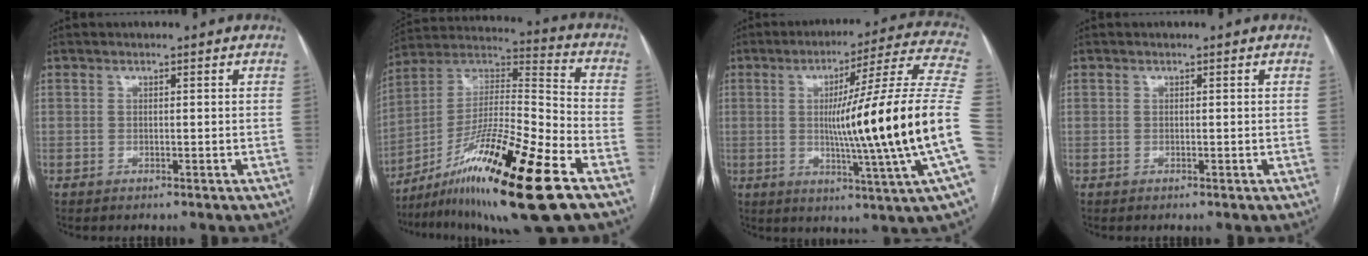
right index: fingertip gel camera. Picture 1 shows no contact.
{"total": 22.8, "force": [-12.5, 1.0, 19.0], "torque": [-0.339, -0.020, -0.217]}
{"total": 24.0, "force": [-2.4, -2.2, 23.8], "torque": [-0.293, -0.003, -0.053]}
{"total": 0.0}